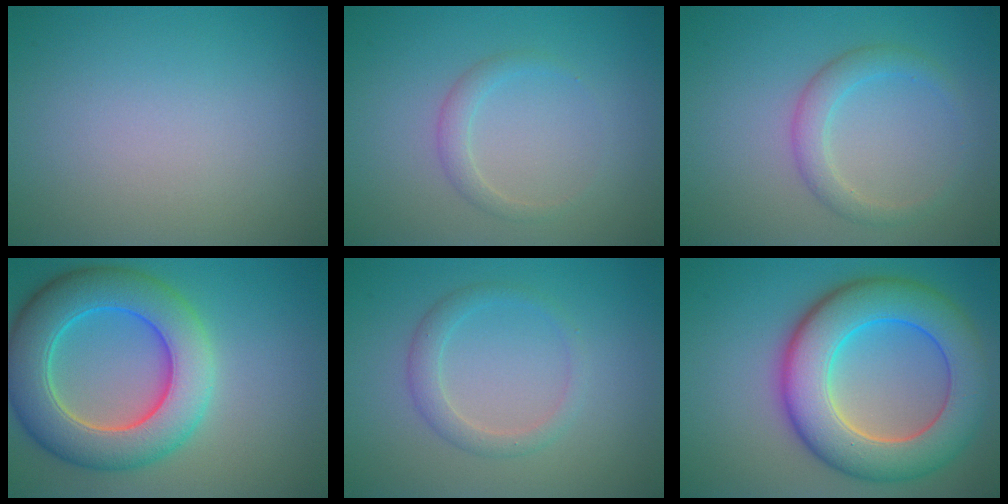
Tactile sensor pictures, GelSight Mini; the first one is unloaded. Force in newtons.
{"total": 1.4, "press": 1.4, "slide": 0.1}
{"total": 2.5, "press": 2.5, "slide": 0.1}
{"total": 9.5, "press": 9.5, "slide": 0.5}
{"total": 2.0, "press": 2.0, "slide": 0.1}
{"total": 10.1, "press": 10.1, "slide": 0.3}